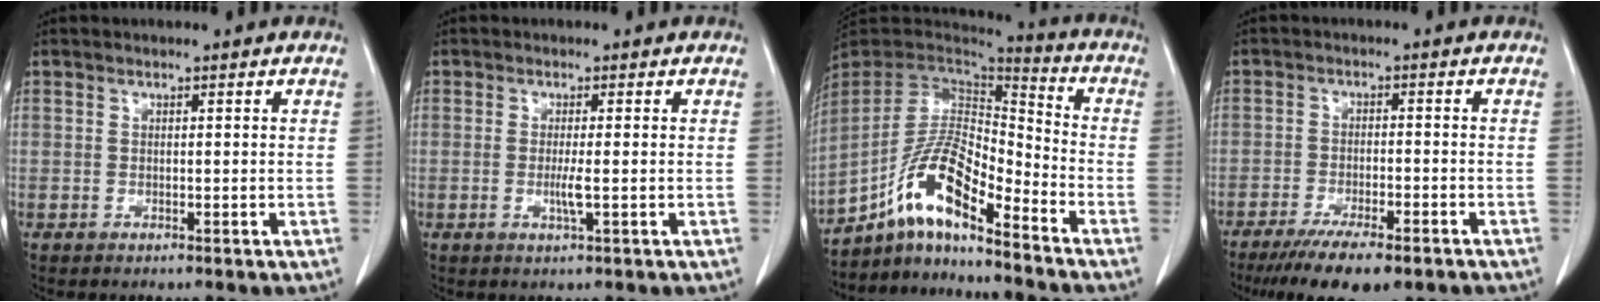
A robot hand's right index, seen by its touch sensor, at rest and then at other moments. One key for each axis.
{"total": 2.2, "fx": -0.5, "fy": -0.2, "fz": 2.1, "tx": -0.043, "ty": -0.004, "tz": -0.007}
{"total": 13.1, "fx": -8.3, "fy": 2.6, "fz": 9.8, "tx": -0.194, "ty": 0.016, "tz": -0.150}
{"total": 11.4, "fx": -8.5, "fy": 2.3, "fz": 7.3, "tx": -0.109, "ty": -0.019, "tz": -0.127}